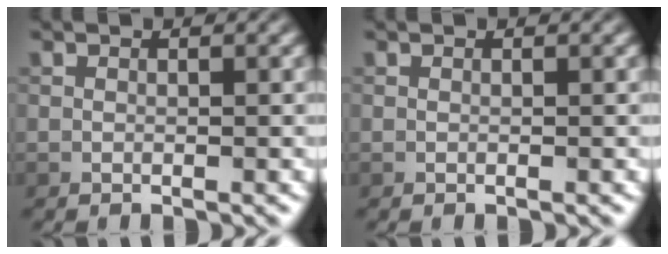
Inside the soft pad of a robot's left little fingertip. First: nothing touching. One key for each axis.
{"total": 0.0}